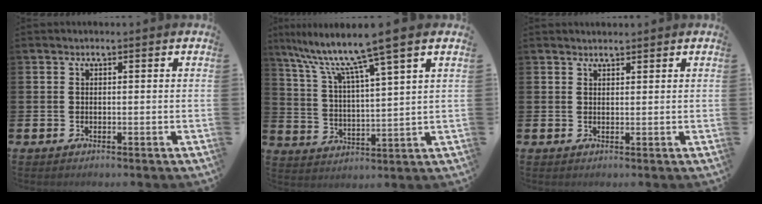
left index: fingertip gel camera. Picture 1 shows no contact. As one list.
[{"total": 9.8, "force": [7.9, 0.2, 5.9], "torque": [-0.133, -0.044, 0.127]}, {"total": 1.6, "force": [1.5, 0.5, 0.0], "torque": [0.012, -0.004, 0.026]}]